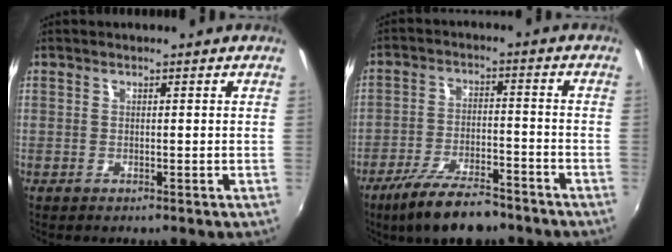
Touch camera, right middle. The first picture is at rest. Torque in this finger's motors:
{"motor_torque": [1.15, -0.98, 0.70, 0.21]}